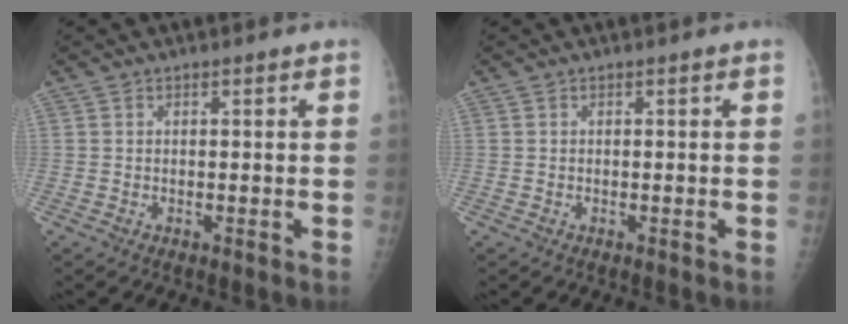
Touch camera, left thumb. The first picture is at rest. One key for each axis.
{"total": 0.0}